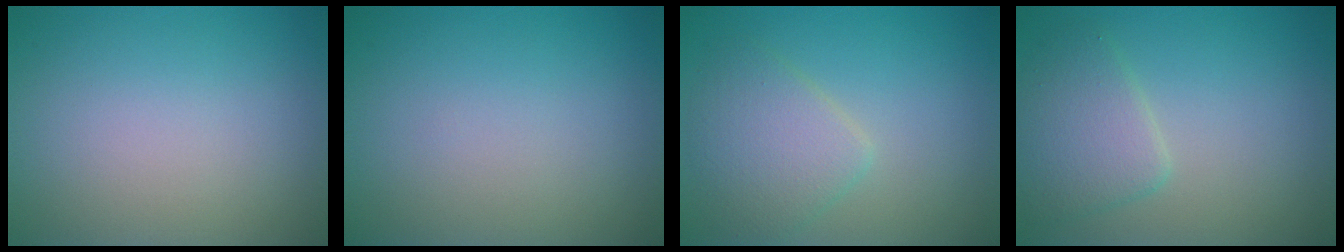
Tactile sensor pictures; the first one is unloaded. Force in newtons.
{"total": 0.0}
{"total": 3.8, "press": 3.8, "slide": 0.1}
{"total": 3.4, "press": 3.4, "slide": 0.1}